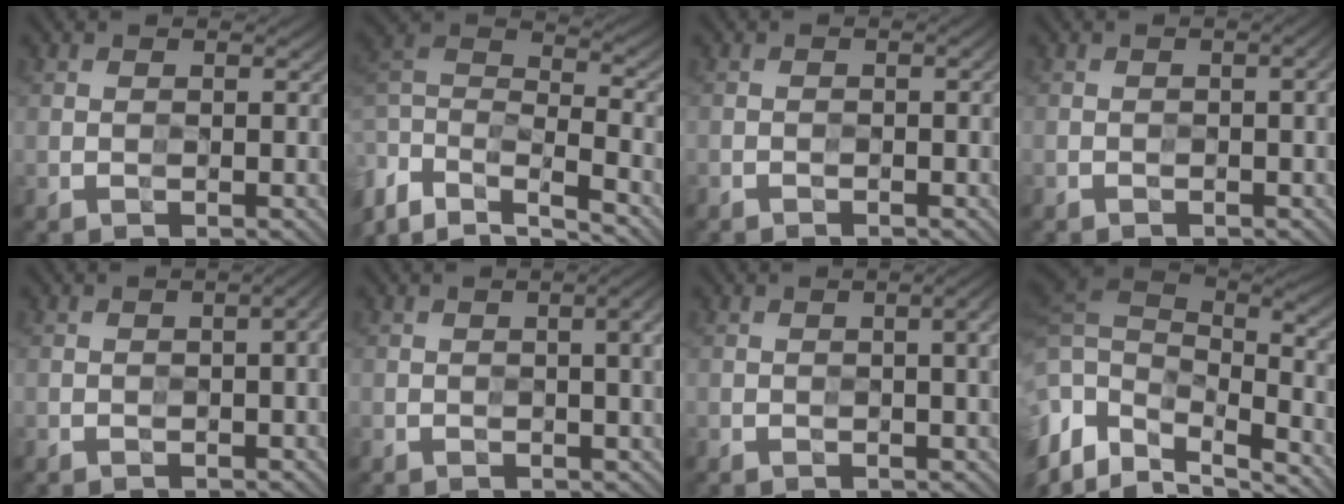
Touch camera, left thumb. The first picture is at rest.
{"total": 10.6, "force": [-5.8, 4.6, 7.6], "torque": [-0.176, -0.004, -0.118]}
{"total": 1.3, "force": [-1.0, 0.3, 0.9], "torque": [-0.012, 0.000, -0.016]}
{"total": 1.8, "force": [-0.5, 0.4, 1.7], "torque": [-0.023, 0.001, -0.009]}
{"total": 2.3, "force": [-0.4, 0.5, 2.2], "torque": [-0.026, 0.005, -0.008]}
{"total": 3.7, "force": [0.2, 0.8, 3.6], "torque": [-0.049, 0.006, 0.000]}
{"total": 3.2, "force": [0.1, 0.7, 3.1], "torque": [-0.043, 0.005, -0.002]}
{"total": 15.6, "force": [-2.2, 9.2, 12.4], "torque": [-0.293, -0.035, 0.004]}